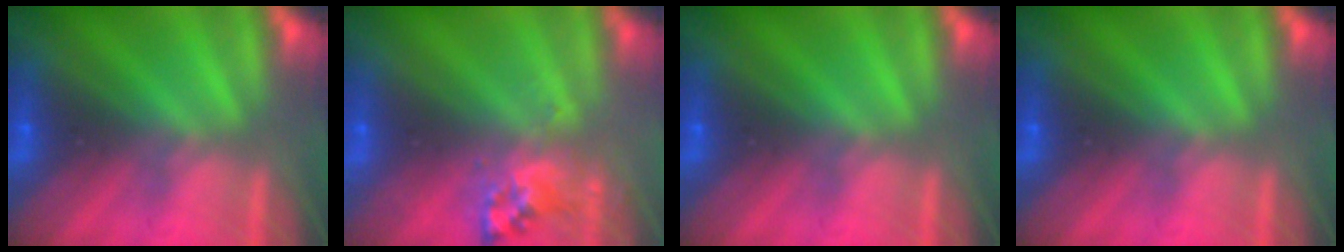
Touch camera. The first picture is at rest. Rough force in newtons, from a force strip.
{"total": 2.7}
{"total": 0.0}
{"total": 0.0}